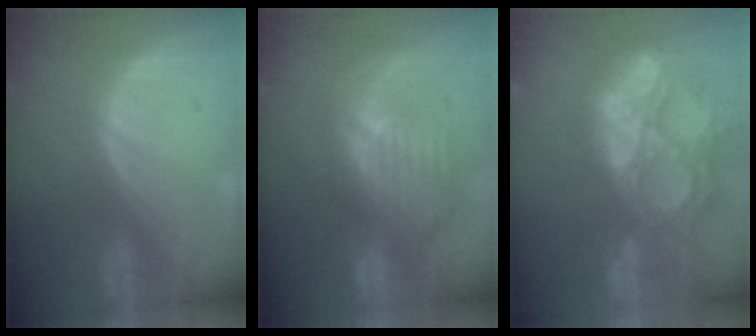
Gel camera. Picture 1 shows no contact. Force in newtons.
{"total": 10.6, "press": 9.5, "slide": 4.8}
{"total": 15.1, "press": 12.5, "slide": 8.5}